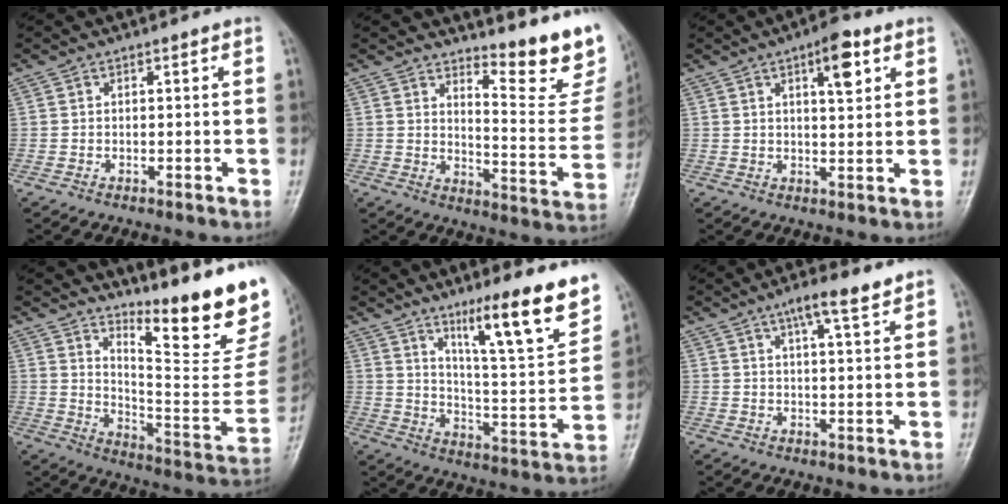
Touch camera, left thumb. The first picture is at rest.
{"total": 14.0, "force": [11.5, 3.7, 7.0], "torque": [-0.054, -0.120, 0.148]}
{"total": 7.0, "force": [3.1, 2.4, 5.7], "torque": [-0.069, -0.012, 0.042]}
{"total": 21.4, "force": [16.3, 3.9, 13.4], "torque": [-0.162, -0.137, 0.234]}
{"total": 17.2, "force": [11.1, 2.3, 13.0], "torque": [-0.174, -0.069, 0.181]}
{"total": 6.3, "force": [4.2, 1.1, 4.6], "torque": [-0.073, -0.014, 0.068]}